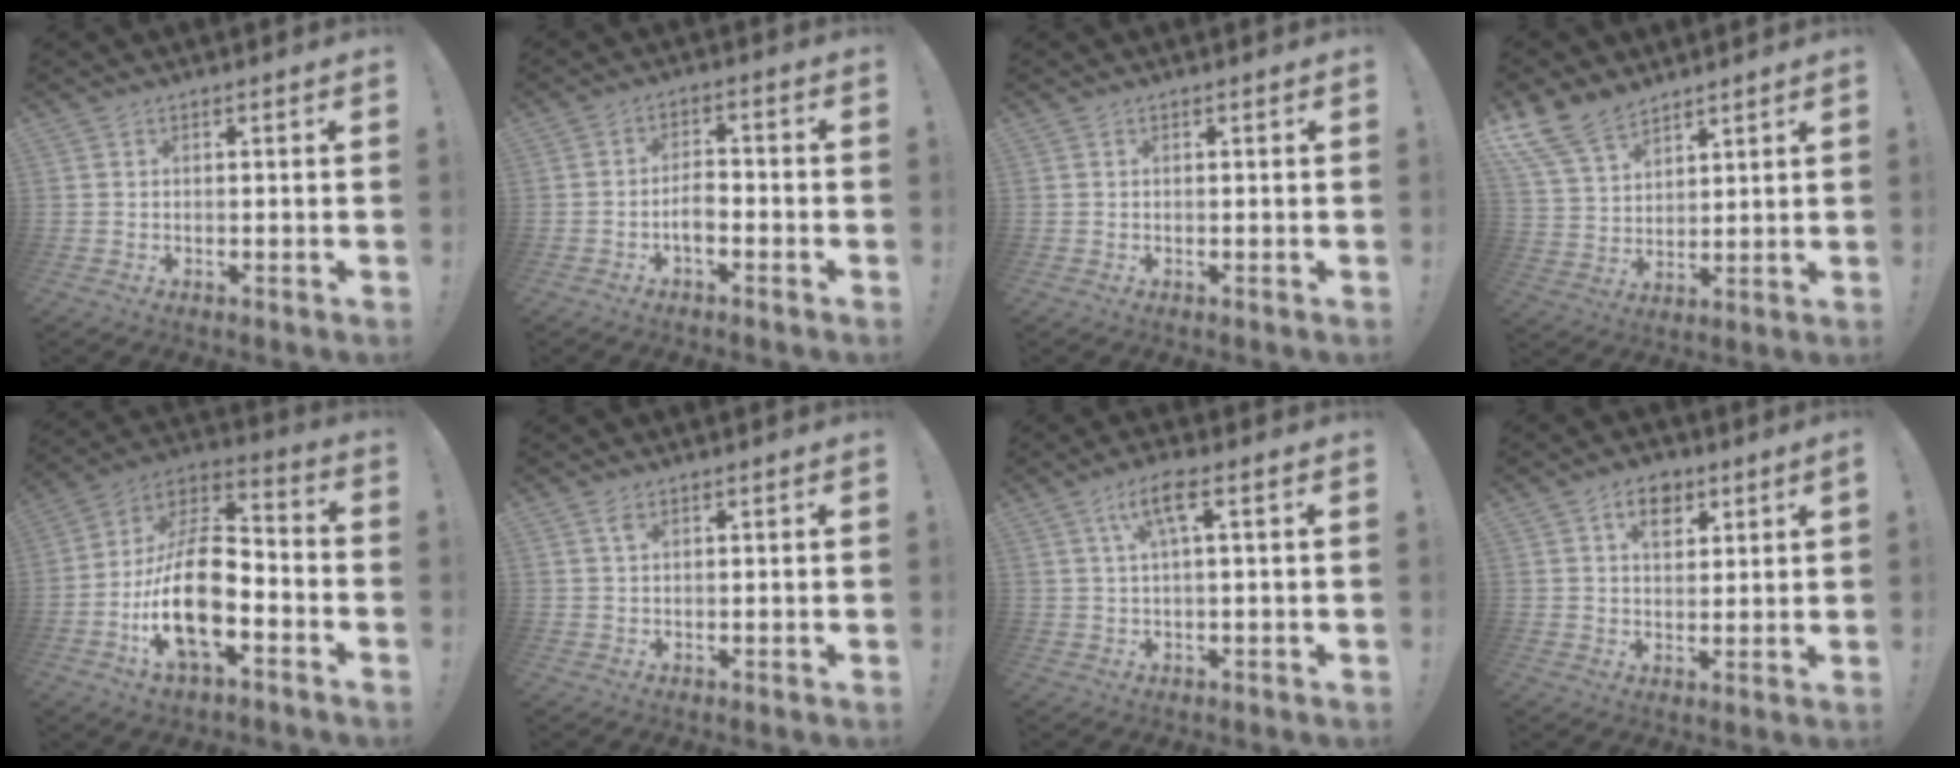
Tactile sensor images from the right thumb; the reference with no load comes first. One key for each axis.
{"total": 4.8, "fx": -2.0, "fy": 2.3, "fz": 3.7, "tx": -0.059, "ty": 0.002, "tz": -0.040}
{"total": 0.0}
{"total": 12.4, "fx": 9.4, "fy": 6.5, "fz": 4.9, "tx": -0.111, "ty": -0.051, "tz": 0.184}
{"total": 19.9, "fx": -5.9, "fy": 9.6, "fz": 16.3, "tx": -0.313, "ty": 0.024, "tz": -0.095}
{"total": 1.7, "fx": 0.9, "fy": 0.8, "fz": 1.2, "tx": -0.026, "ty": 0.001, "tz": 0.016}
{"total": 7.0, "fx": 1.8, "fy": 1.2, "fz": 6.7, "tx": -0.127, "ty": 0.007, "tz": 0.029}
{"total": 6.9, "fx": 3.6, "fy": 4.4, "fz": 4.0, "tx": -0.059, "ty": -0.003, "tz": 0.063}